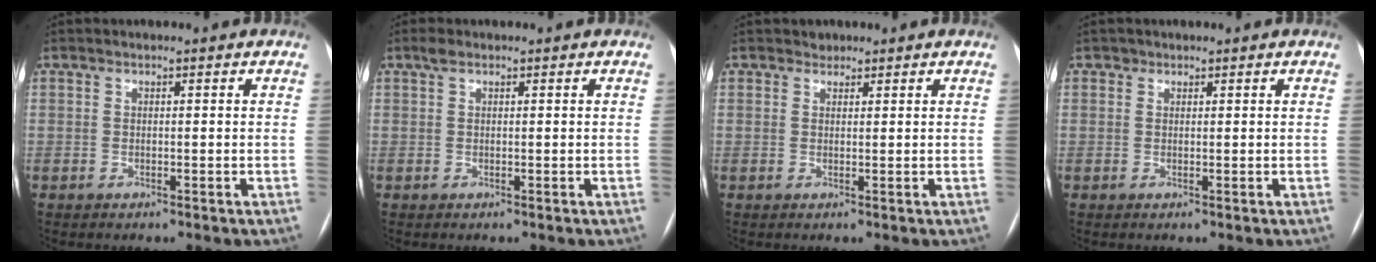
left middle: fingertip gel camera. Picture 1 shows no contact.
{"total": 1.1, "force": [0.8, 0.3, 0.7], "torque": [-0.020, 0.015, 0.017]}
{"total": 1.1, "force": [0.8, 0.6, -0.1], "torque": [0.004, -0.002, 0.011]}
{"total": 0.5, "force": [0.4, 0.4, -0.1], "torque": [0.002, -0.002, 0.006]}